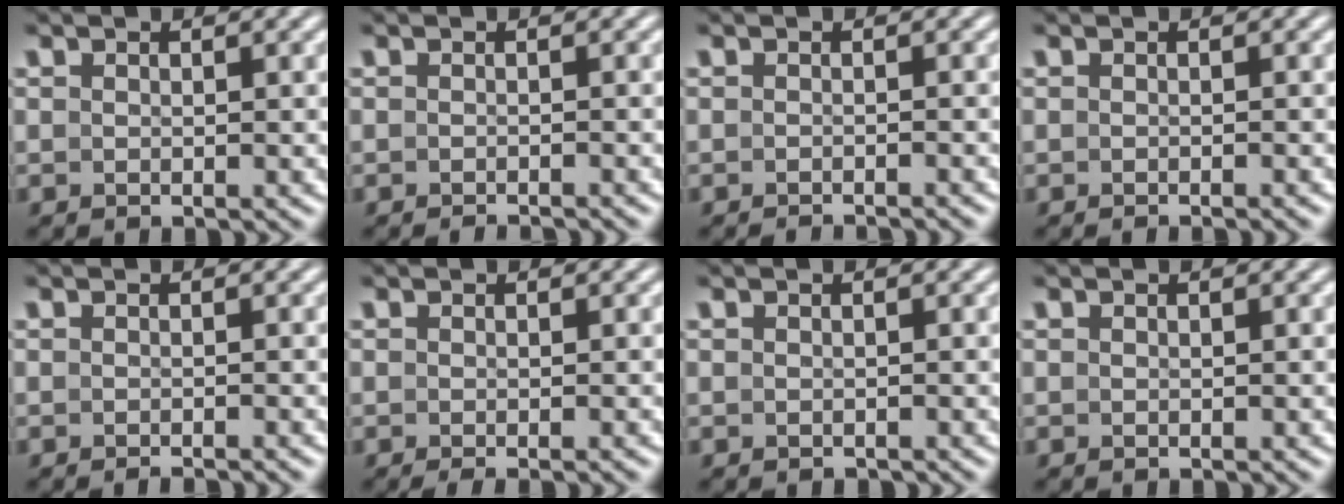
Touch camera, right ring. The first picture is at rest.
{"total": 1.7, "force": [-1.7, -0.2, 0.2], "torque": [-0.002, -0.001, -0.026]}
{"total": 1.9, "force": [-1.9, -0.2, 0.1], "torque": [-0.002, -0.004, -0.028]}
{"total": 1.0, "force": [-1.0, -0.2, 0.2], "torque": [0.001, 0.004, -0.016]}
{"total": 1.2, "force": [-1.2, -0.2, 0.2], "torque": [-0.001, 0.002, -0.020]}
{"total": 1.3, "force": [-1.1, 0.0, 0.7], "torque": [-0.003, 0.004, -0.016]}
{"total": 0.7, "force": [-0.6, 0.1, 0.0], "torque": [-0.005, -0.007, -0.006]}
{"total": 0.0}